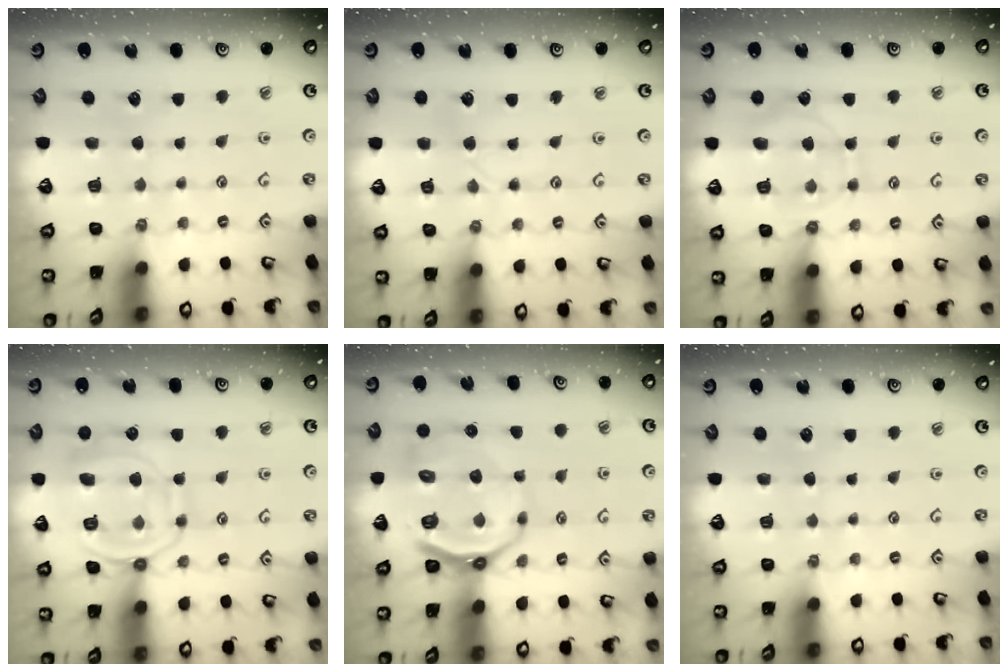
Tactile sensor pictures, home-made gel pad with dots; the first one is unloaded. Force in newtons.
{"total": 2.2, "press": 2.2, "slide": 0.3}
{"total": 10.0, "press": 10.0, "slide": 1.0}
{"total": 14.5, "press": 14.5, "slide": 1.4}
{"total": 14.4, "press": 14.0, "slide": 3.4}
{"total": 0.0}